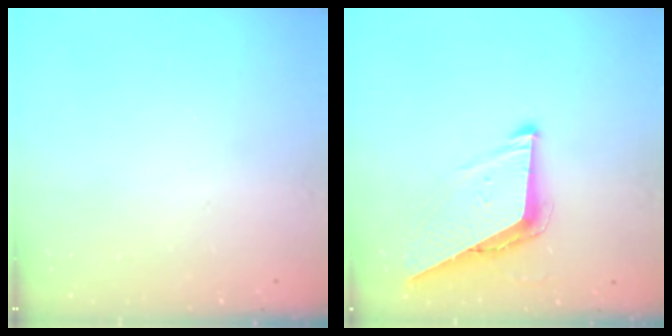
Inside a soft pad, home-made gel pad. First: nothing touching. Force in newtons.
{"total": 7.7, "press": 7.7, "slide": 0.3}